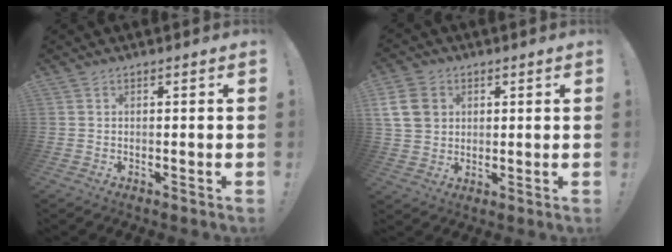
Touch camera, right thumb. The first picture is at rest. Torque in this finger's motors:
{"motor_torque": [0.03, 0.03, 0.03, 0.01, 0.00]}